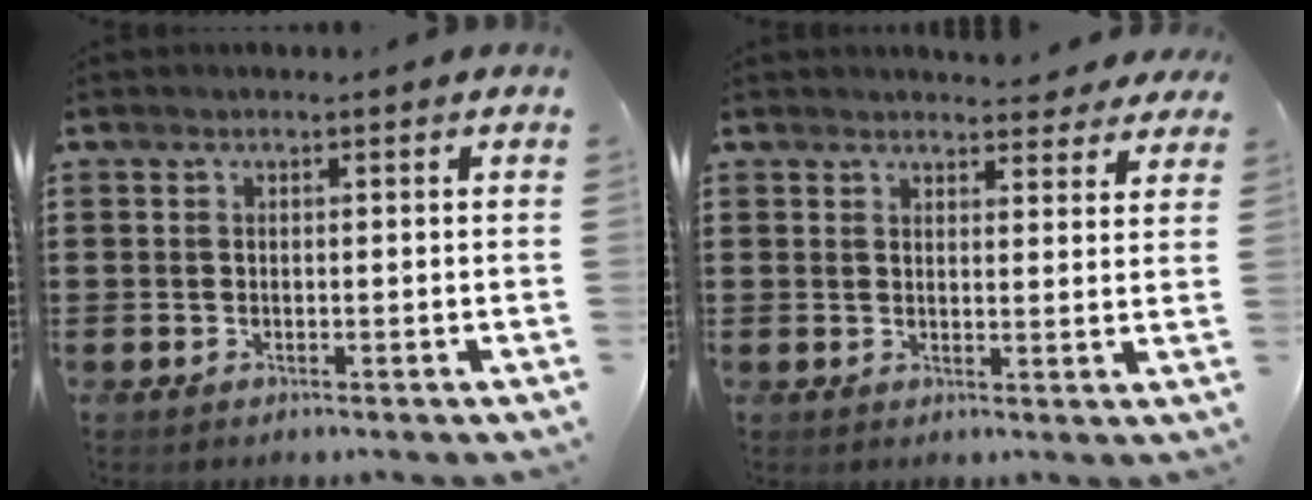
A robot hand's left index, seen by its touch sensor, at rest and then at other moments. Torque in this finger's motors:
{"motor_torque": [2.14, 0.00, 0.32, 0.03]}